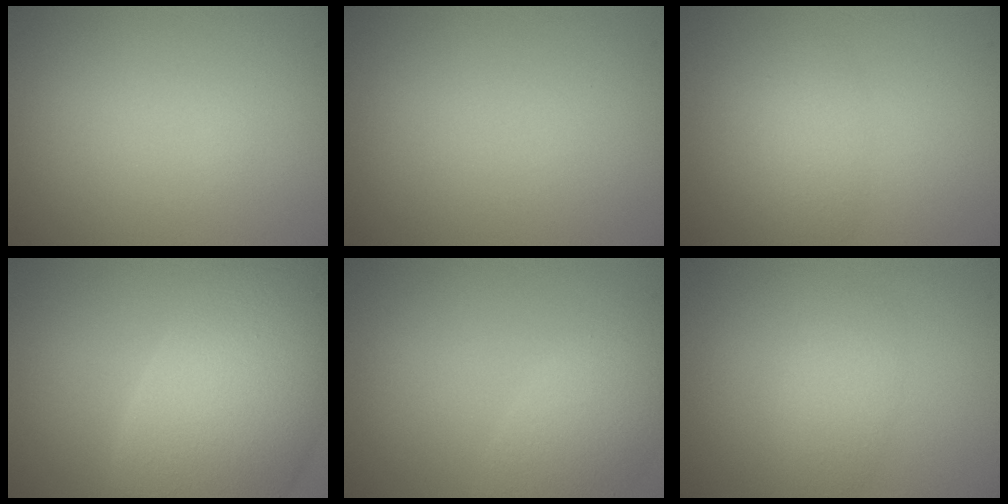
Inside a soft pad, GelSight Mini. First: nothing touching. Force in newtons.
{"total": 0.0}
{"total": 2.2, "press": 2.2, "slide": 0.0}
{"total": 14.4, "press": 14.4, "slide": 0.5}
{"total": 4.8, "press": 4.8, "slide": 0.5}
{"total": 1.5, "press": 1.5, "slide": 0.0}